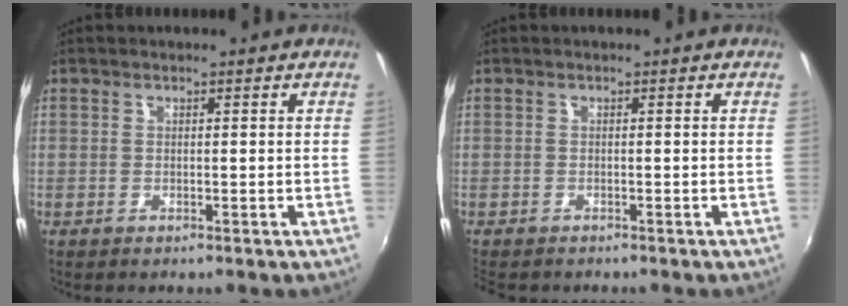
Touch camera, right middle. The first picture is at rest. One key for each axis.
{"total": 1.7, "fx": -1.4, "fy": 0.8, "fz": 0.5, "tx": -0.013, "ty": -0.006, "tz": -0.021}